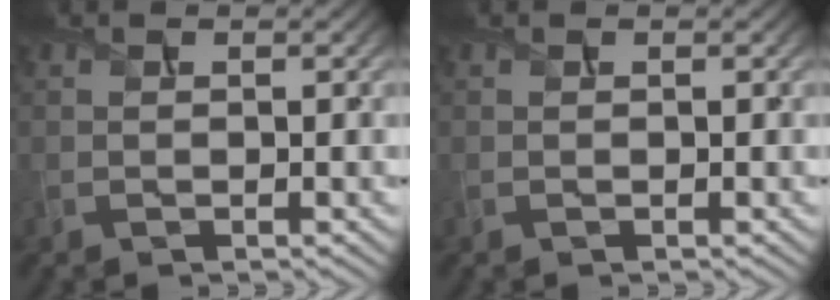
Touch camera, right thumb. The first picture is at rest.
{"total": 0.0}